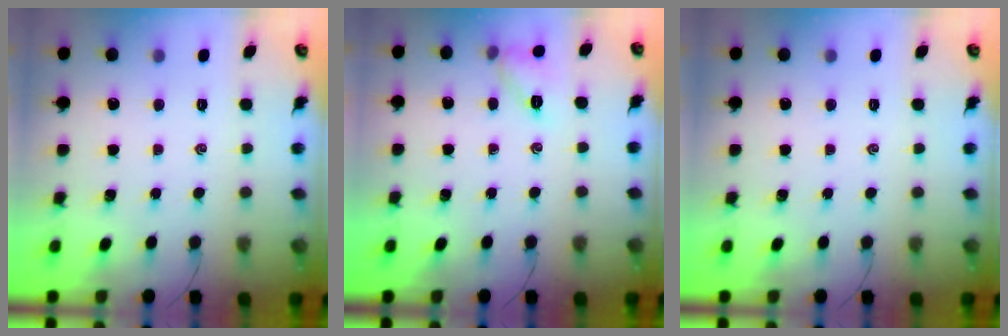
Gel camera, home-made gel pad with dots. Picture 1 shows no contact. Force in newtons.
{"total": 7.2, "press": 7.0, "slide": 1.6}
{"total": 0.0}